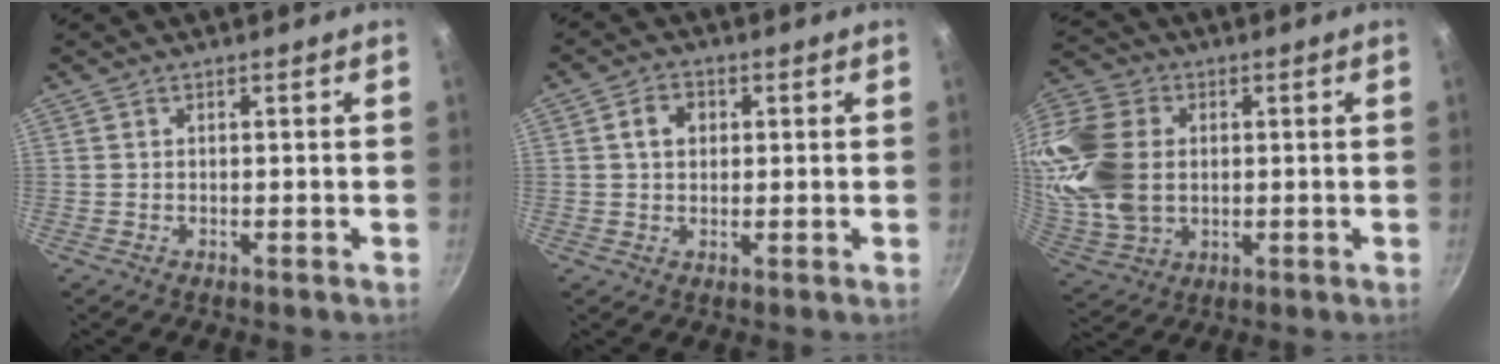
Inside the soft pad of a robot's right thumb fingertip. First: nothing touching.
{"total": 4.5, "force": [0.9, 3.5, 2.6], "torque": [-0.025, 0.008, 0.010]}
{"total": 20.4, "force": [2.0, 15.3, 13.3], "torque": [-0.278, 0.002, 0.044]}